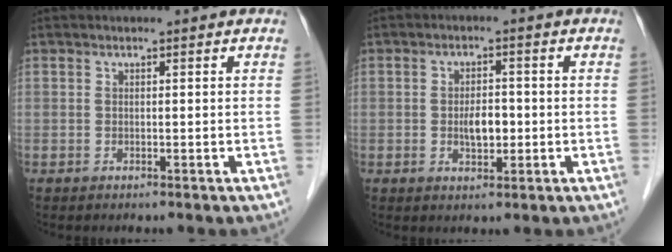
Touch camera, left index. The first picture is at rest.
{"total": 3.7, "force": [-1.4, 1.6, 3.0], "torque": [-0.052, -0.004, -0.022]}